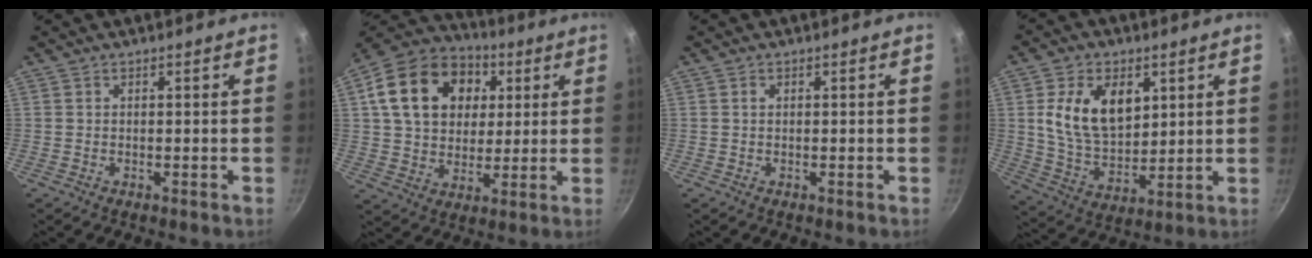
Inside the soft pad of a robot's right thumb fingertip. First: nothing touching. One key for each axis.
{"total": 21.0, "fx": 5.6, "fy": 15.9, "fz": 12.6, "tx": -0.197, "ty": 0.015, "tz": 0.089}
{"total": 0.6, "fx": 0.2, "fy": 0.4, "fz": 0.4, "tx": -0.005, "ty": 0.003, "tz": 0.003}
{"total": 14.6, "fx": 4.2, "fy": 9.5, "fz": 10.3, "tx": -0.155, "ty": -0.023, "tz": 0.080}